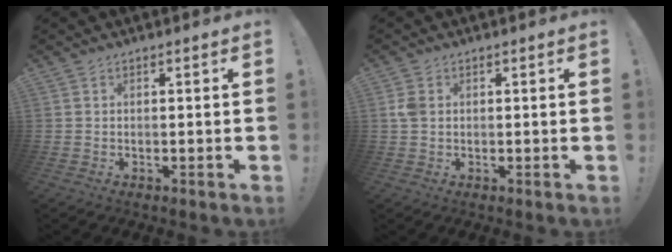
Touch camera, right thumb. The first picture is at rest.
{"total": 2.1, "force": [0.5, 1.5, 1.3], "torque": [-0.019, 0.002, 0.009]}